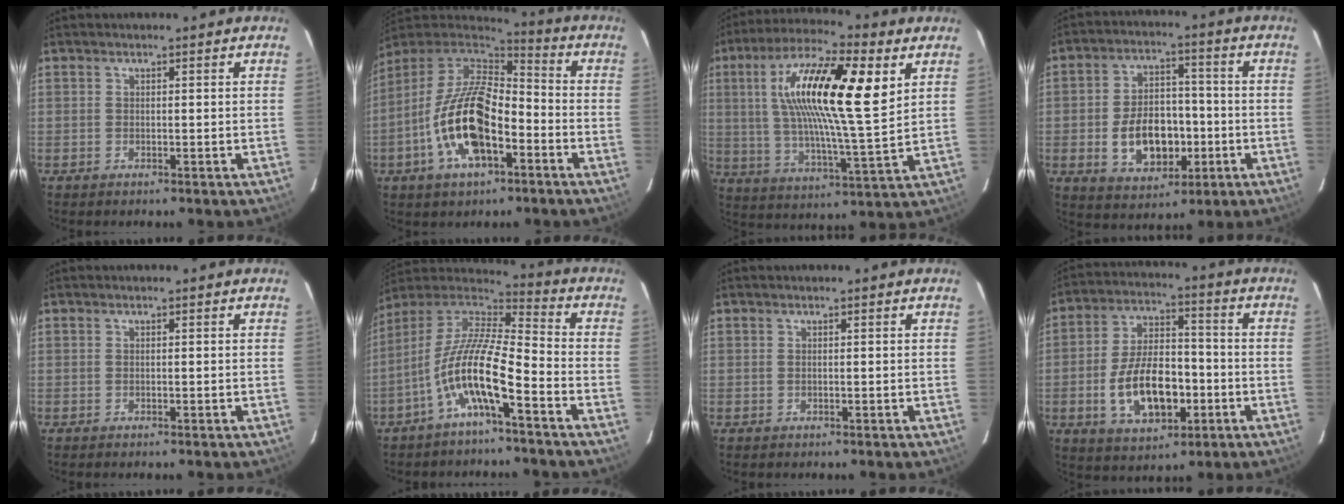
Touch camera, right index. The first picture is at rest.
{"total": 17.8, "force": [-6.4, 8.2, 14.5], "torque": [-0.299, -0.008, -0.123]}
{"total": 21.5, "force": [7.4, 4.9, 19.6], "torque": [-0.346, 0.020, 0.120]}
{"total": 12.5, "force": [-3.2, 8.3, 8.8], "torque": [-0.176, 0.014, -0.033]}
{"total": 0.0}
{"total": 13.5, "force": [-6.2, 2.9, 11.6], "torque": [-0.223, -0.001, -0.122]}
{"total": 0.0}
{"total": 14.2, "force": [-4.2, 7.7, 11.2], "torque": [-0.222, 0.010, -0.057]}